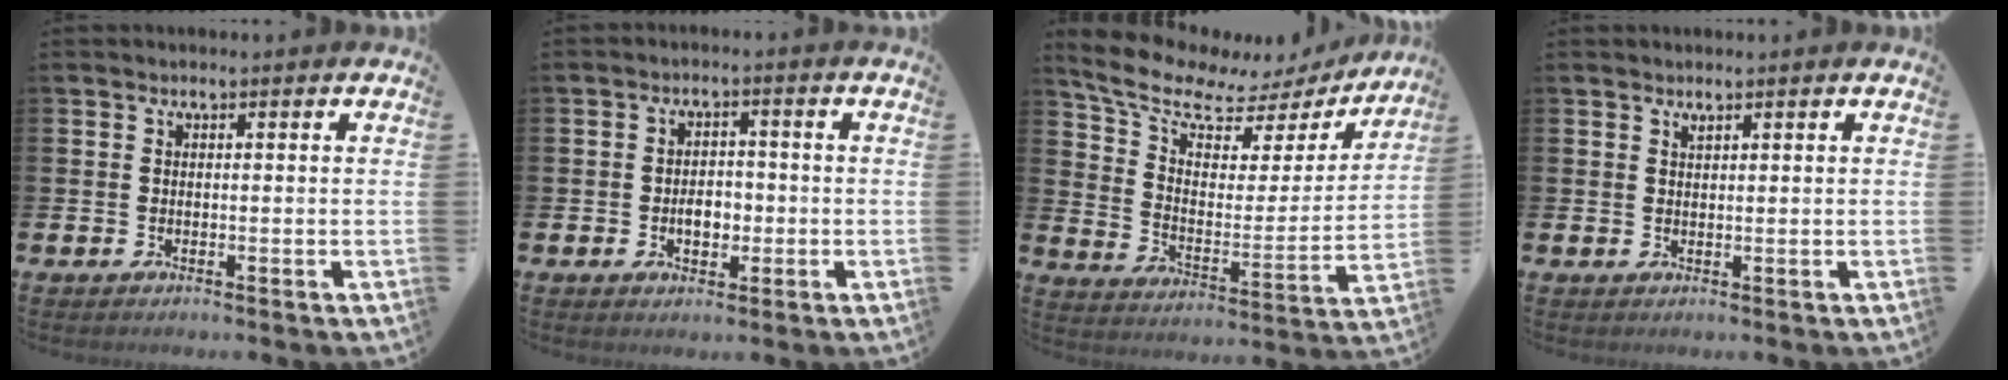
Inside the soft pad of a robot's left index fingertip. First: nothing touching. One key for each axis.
{"total": 3.3, "fx": -0.8, "fy": 2.3, "fz": 2.2, "tx": -0.028, "ty": -0.003, "tz": -0.022}
{"total": 9.1, "fx": 7.3, "fy": 3.9, "fz": 3.7, "tx": -0.117, "ty": -0.043, "tz": 0.124}
{"total": 1.0, "fx": 0.9, "fy": 0.2, "fz": 0.2, "tx": 0.004, "ty": -0.003, "tz": 0.015}